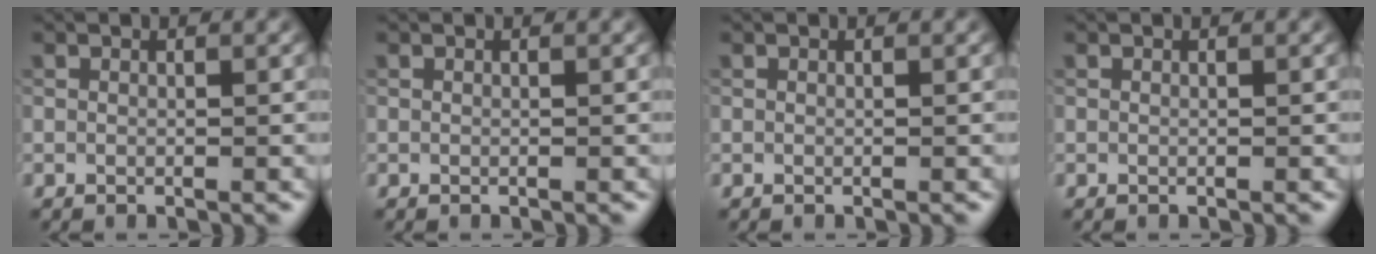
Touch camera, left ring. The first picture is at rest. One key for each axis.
{"total": 0.0}
{"total": 0.0}
{"total": 0.0}